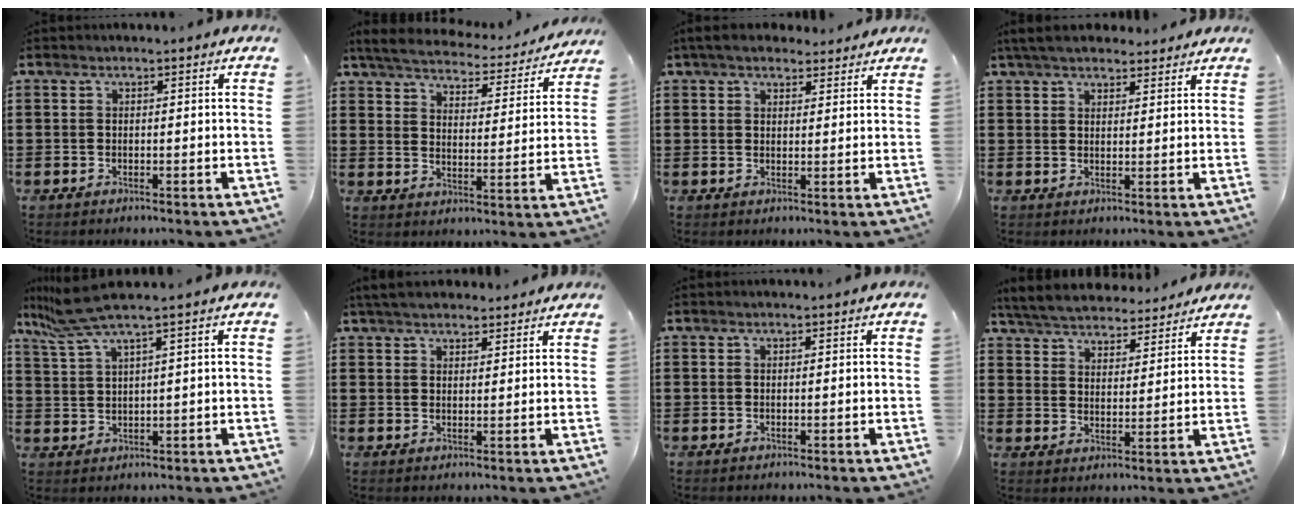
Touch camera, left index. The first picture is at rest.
{"total": 4.8, "force": [4.6, 0.3, 1.1], "torque": [-0.046, -0.033, 0.076]}
{"total": 4.2, "force": [3.6, 1.6, 1.5], "torque": [-0.040, 0.001, 0.067]}
{"total": 4.7, "force": [4.2, 1.3, 1.8], "torque": [-0.046, -0.001, 0.079]}
{"total": 6.0, "force": [3.9, 0.2, 4.5], "torque": [-0.107, -0.005, 0.068]}
{"total": 4.0, "force": [3.7, 1.1, 1.2], "torque": [-0.033, 0.000, 0.069]}
{"total": 0.0}
{"total": 5.5, "force": [5.4, 0.7, 0.8], "torque": [-0.040, -0.029, 0.096]}